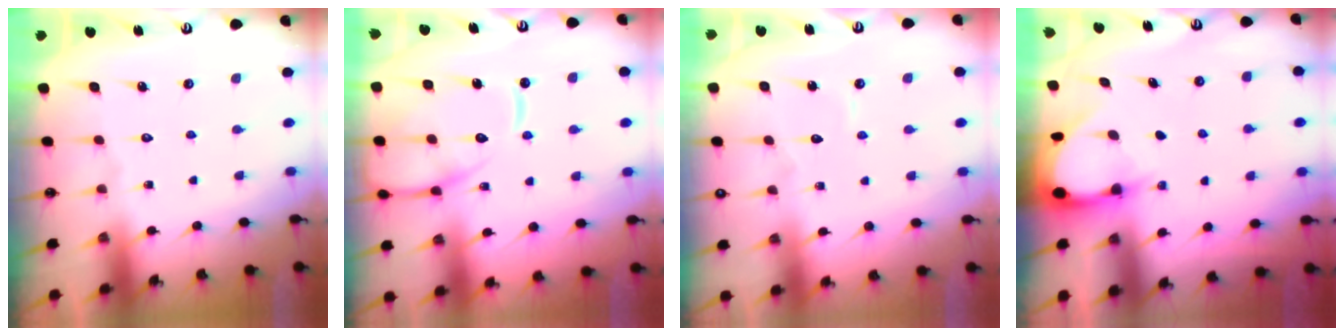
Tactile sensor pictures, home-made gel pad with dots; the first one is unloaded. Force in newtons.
{"total": 12.5, "press": 12.5, "slide": 1.2}
{"total": 4.0, "press": 4.0, "slide": 0.3}
{"total": 2.9, "press": 2.9, "slide": 0.3}